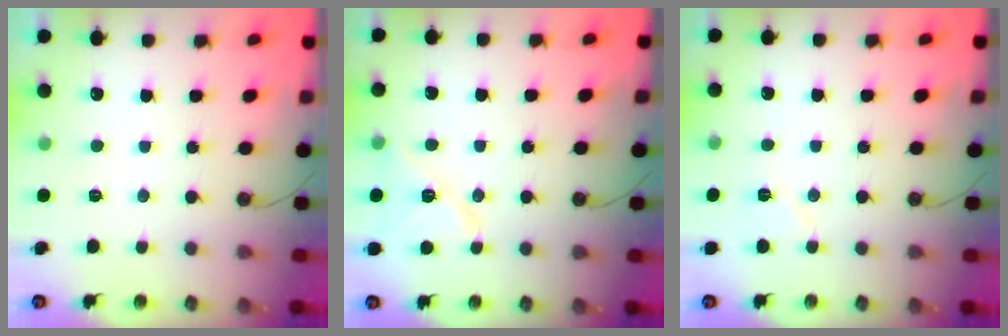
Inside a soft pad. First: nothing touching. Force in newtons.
{"total": 11.5, "press": 11.2, "slide": 2.5}
{"total": 6.0, "press": 5.5, "slide": 2.3}